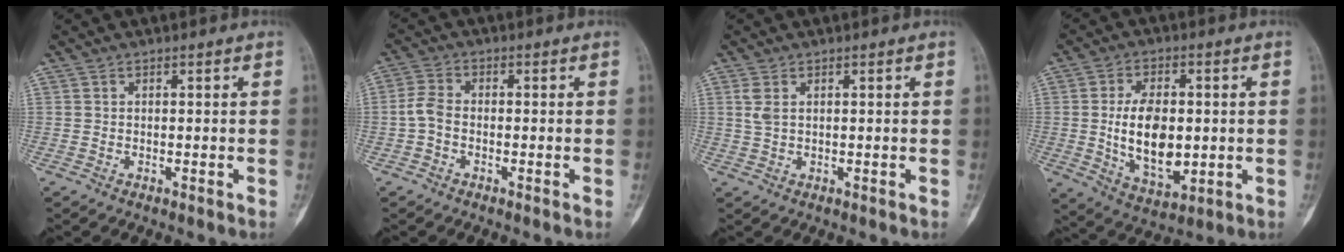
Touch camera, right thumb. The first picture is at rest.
{"total": 3.7, "force": [-1.0, 2.4, 2.6], "torque": [-0.056, 0.011, -0.028]}
{"total": 2.4, "force": [0.9, 1.2, 2.0], "torque": [-0.049, 0.005, 0.024]}
{"total": 13.0, "force": [-0.2, 7.4, 10.6], "torque": [-0.162, -0.012, 0.008]}